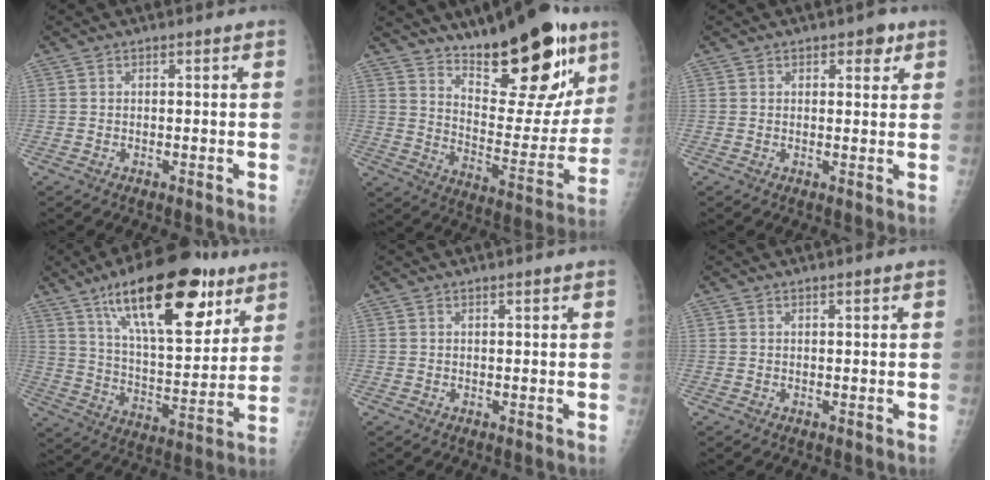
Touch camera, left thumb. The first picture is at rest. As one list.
[{"total": 22.8, "force": [14.7, 8.1, 15.5], "torque": [-0.174, -0.089, 0.228]}, {"total": 3.2, "force": [1.7, 2.0, 1.9], "torque": [-0.002, -0.005, 0.019]}, {"total": 25.1, "force": [14.1, 9.6, 18.4], "torque": [-0.255, -0.045, 0.232]}, {"total": 0.8, "force": [0.6, 0.1, 0.5], "torque": [-0.006, -0.003, 0.010]}, {"total": 0.7, "force": [0.5, 0.1, 0.4], "torque": [-0.006, -0.002, 0.009]}]